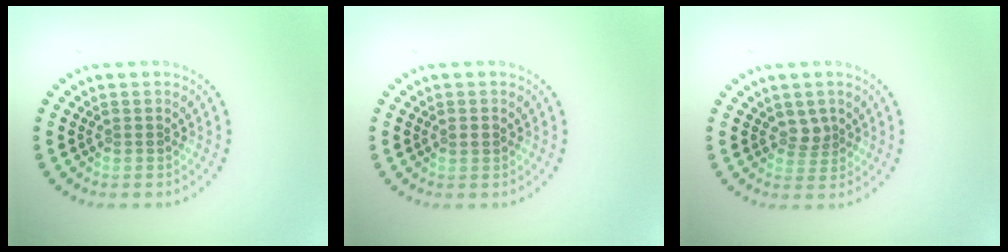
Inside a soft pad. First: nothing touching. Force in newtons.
{"total": 1.1, "press": 1.1, "slide": 0.1}
{"total": 1.4, "press": 1.0, "slide": 0.9}